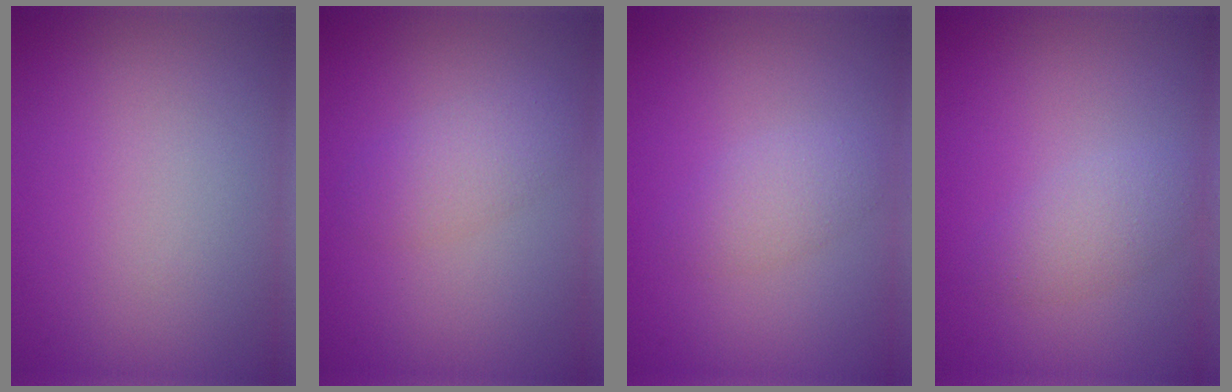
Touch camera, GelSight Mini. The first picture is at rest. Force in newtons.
{"total": 2.2, "press": 2.2, "slide": 0.0}
{"total": 2.0, "press": 2.0, "slide": 0.1}
{"total": 2.1, "press": 2.1, "slide": 0.2}